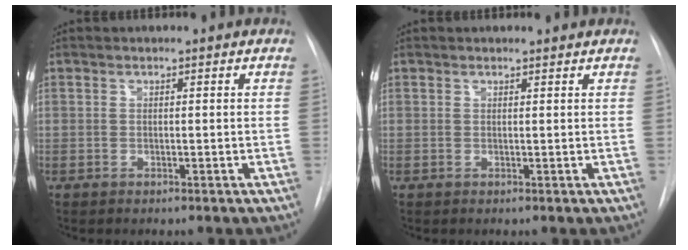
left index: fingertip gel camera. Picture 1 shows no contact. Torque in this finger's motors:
{"motor_torque": [-0.58, -0.15, -1.05, 0.00]}